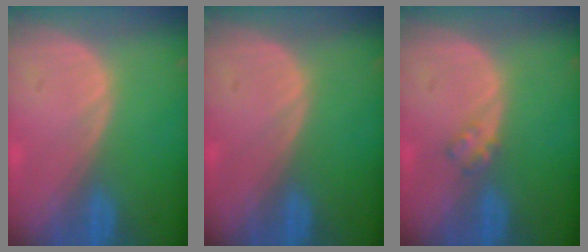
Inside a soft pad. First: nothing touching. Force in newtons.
{"total": 0.0}
{"total": 1.7, "press": 1.7, "slide": 0.3}